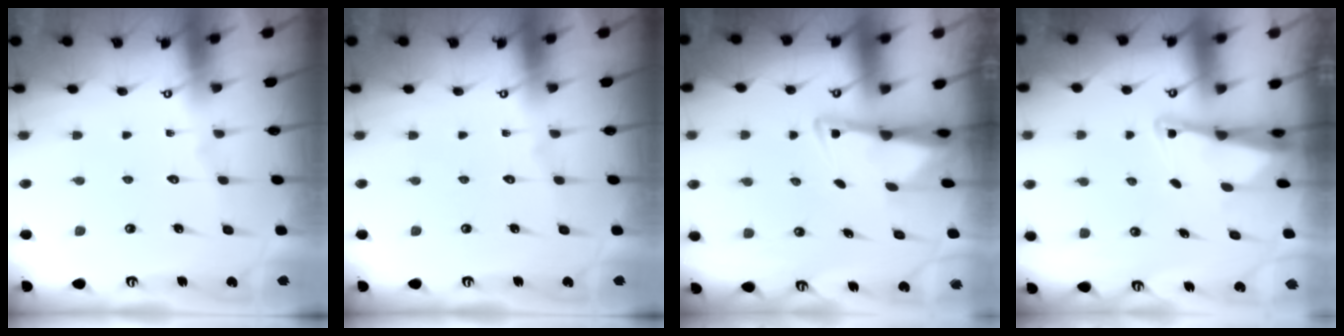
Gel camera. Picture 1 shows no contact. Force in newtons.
{"total": 0.0}
{"total": 2.9, "press": 2.8, "slide": 0.5}
{"total": 2.4, "press": 2.4, "slide": 0.3}